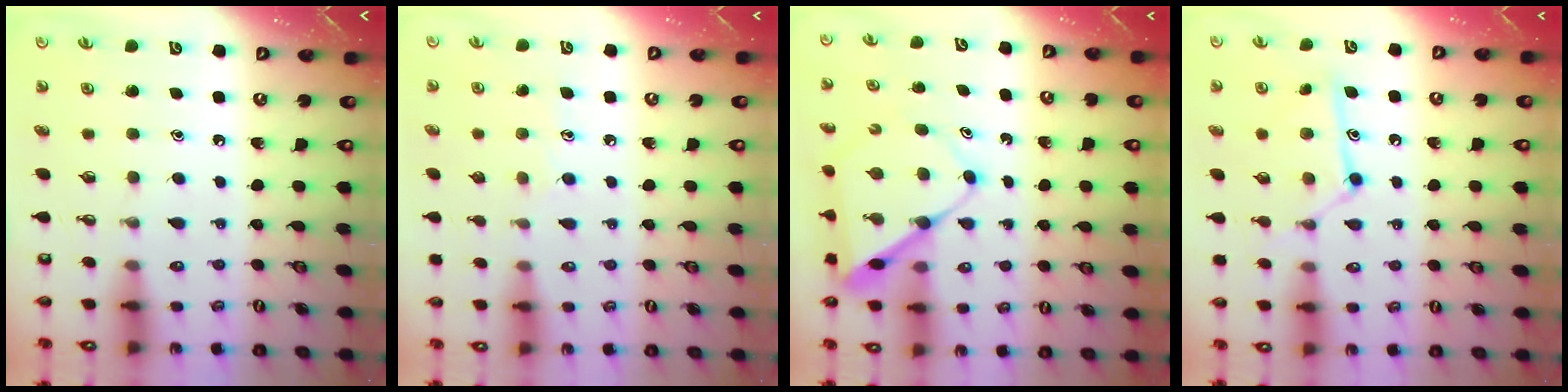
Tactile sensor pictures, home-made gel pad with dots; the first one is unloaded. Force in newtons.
{"total": 5.7, "press": 5.7, "slide": 0.5}
{"total": 9.0, "press": 9.0, "slide": 0.8}
{"total": 11.2, "press": 11.2, "slide": 0.4}